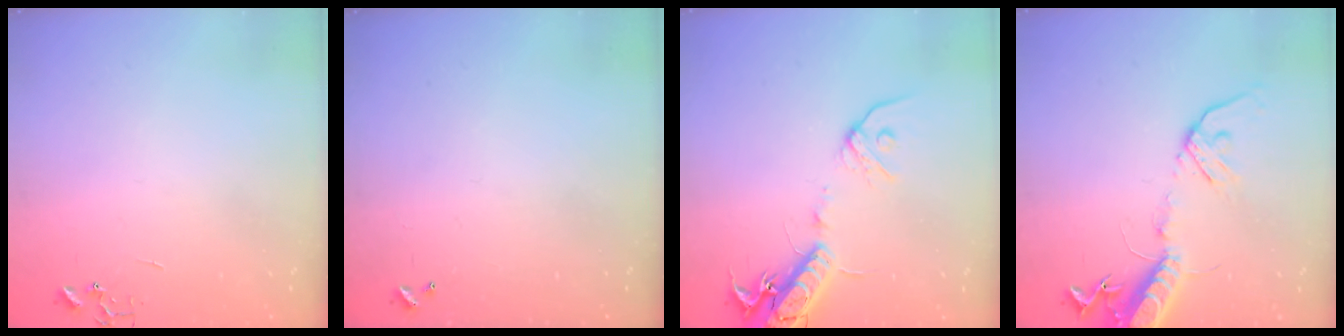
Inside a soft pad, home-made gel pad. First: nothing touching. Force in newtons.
{"total": 0.0}
{"total": 17.2, "press": 16.9, "slide": 3.1}
{"total": 16.2, "press": 15.8, "slide": 3.6}